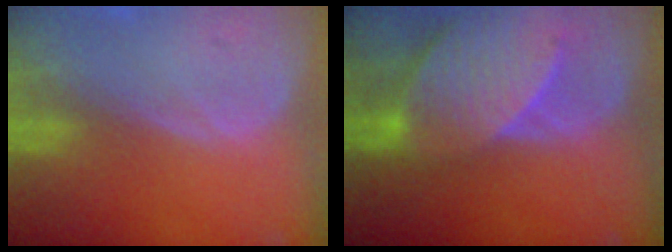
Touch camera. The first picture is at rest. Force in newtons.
{"total": 9.5, "press": 8.8, "slide": 3.8}